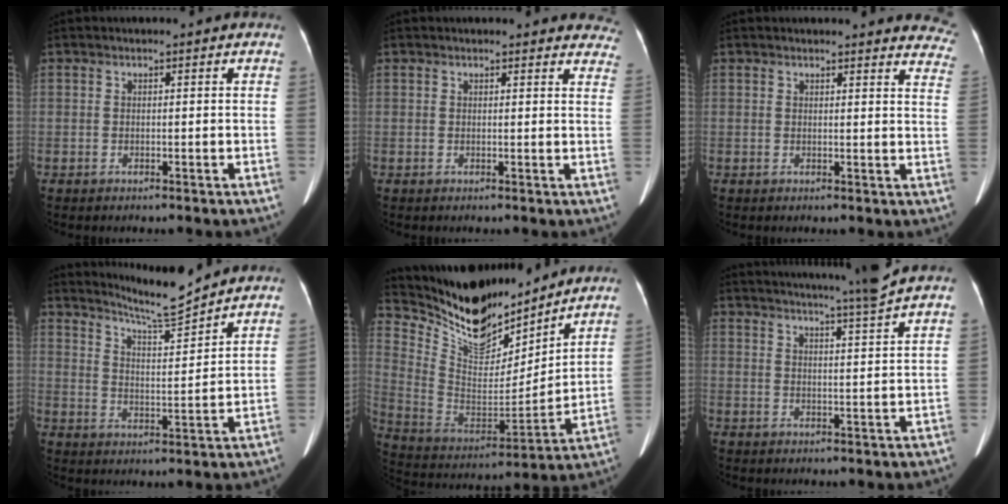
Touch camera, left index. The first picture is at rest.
{"total": 10.9, "force": [10.3, 2.9, 2.0], "torque": [0.020, -0.014, 0.082]}
{"total": 12.8, "force": [12.4, 2.3, 2.2], "torque": [0.019, -0.059, 0.097]}
{"total": 7.5, "force": [7.2, -1.3, 1.6], "torque": [-0.043, -0.020, 0.130]}
{"total": 18.5, "force": [16.1, 5.3, 7.5], "torque": [-0.156, -0.013, 0.294]}
{"total": 9.2, "force": [8.1, -2.7, 3.4], "torque": [-0.053, -0.028, 0.113]}